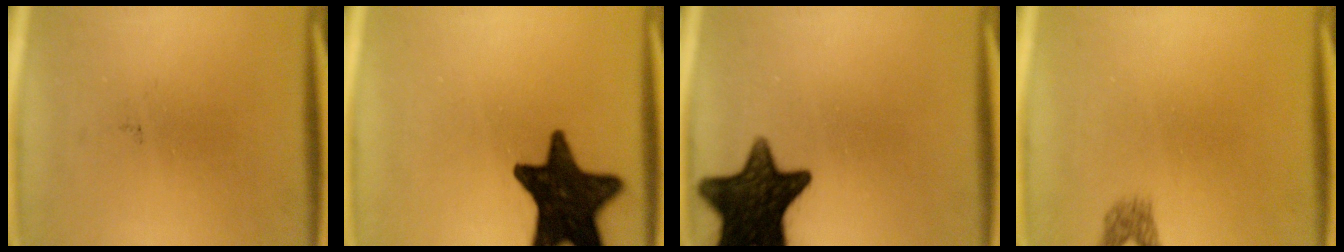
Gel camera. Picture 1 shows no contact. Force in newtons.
{"total": 16.9}
{"total": 15.4}
{"total": 1.6}